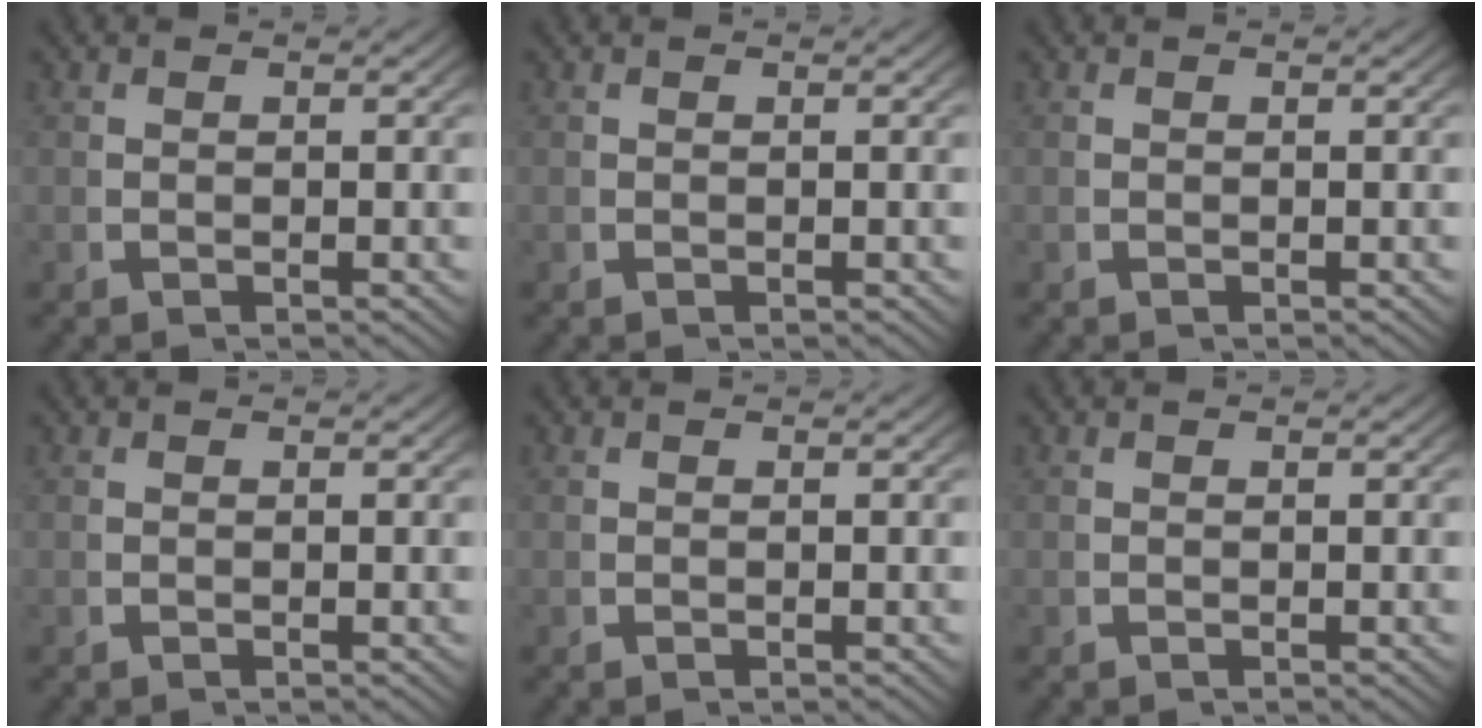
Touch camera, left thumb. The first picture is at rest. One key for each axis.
{"total": 0.0}
{"total": 0.0}
{"total": 0.0}
{"total": 0.0}
{"total": 0.0}